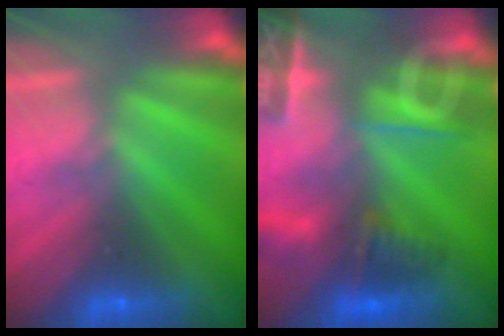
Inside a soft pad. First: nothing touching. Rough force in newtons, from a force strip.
{"total": 8.4}